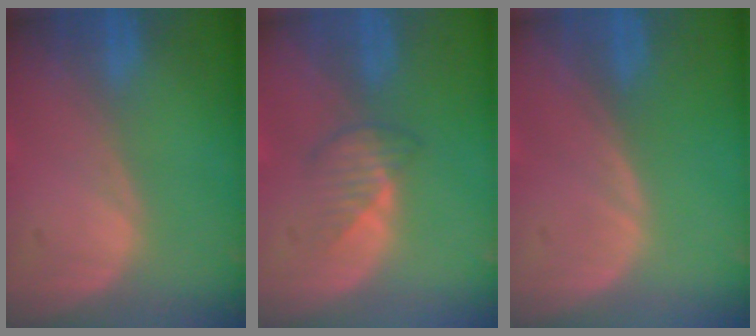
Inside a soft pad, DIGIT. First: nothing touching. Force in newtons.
{"total": 2.7, "press": 2.6, "slide": 0.5}
{"total": 0.0}